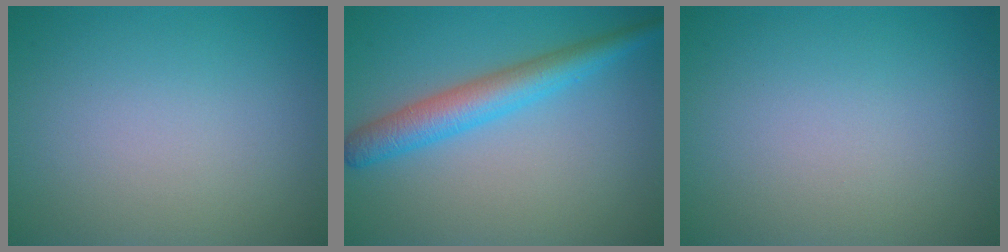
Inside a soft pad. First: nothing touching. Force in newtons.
{"total": 4.4, "press": 4.4, "slide": 0.1}
{"total": 0.0}